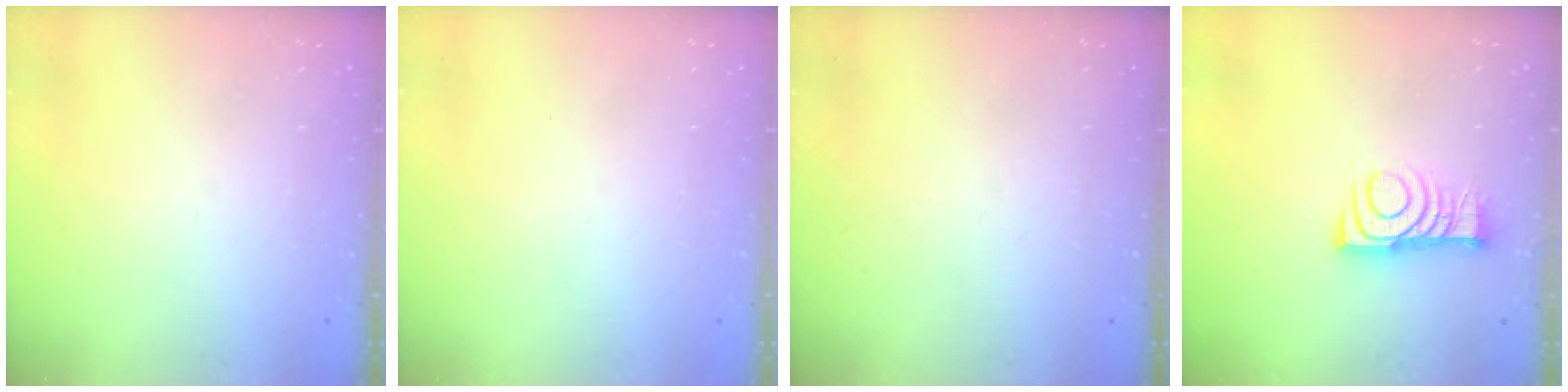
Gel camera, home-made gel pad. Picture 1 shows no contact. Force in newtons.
{"total": 1.6, "press": 1.6, "slide": 0.1}
{"total": 0.0}
{"total": 8.7, "press": 8.7, "slide": 0.8}